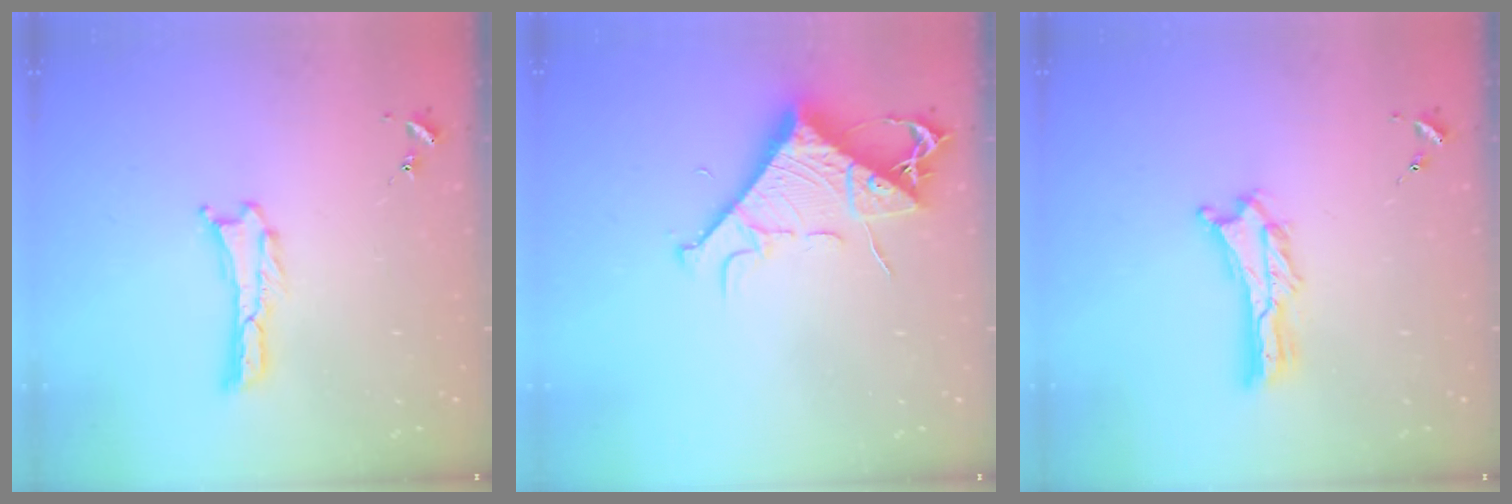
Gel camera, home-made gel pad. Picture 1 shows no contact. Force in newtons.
{"total": 8.9, "press": 8.8, "slide": 1.1}
{"total": 2.7, "press": 2.7, "slide": 0.3}